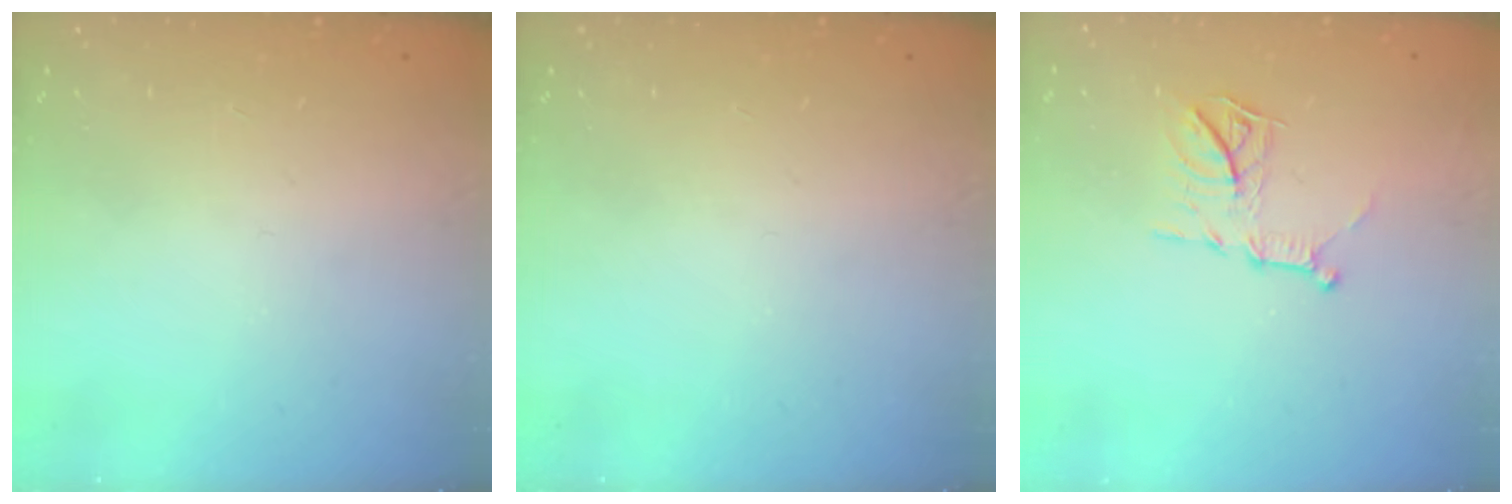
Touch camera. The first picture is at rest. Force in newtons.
{"total": 0.0}
{"total": 10.6, "press": 10.6, "slide": 0.8}